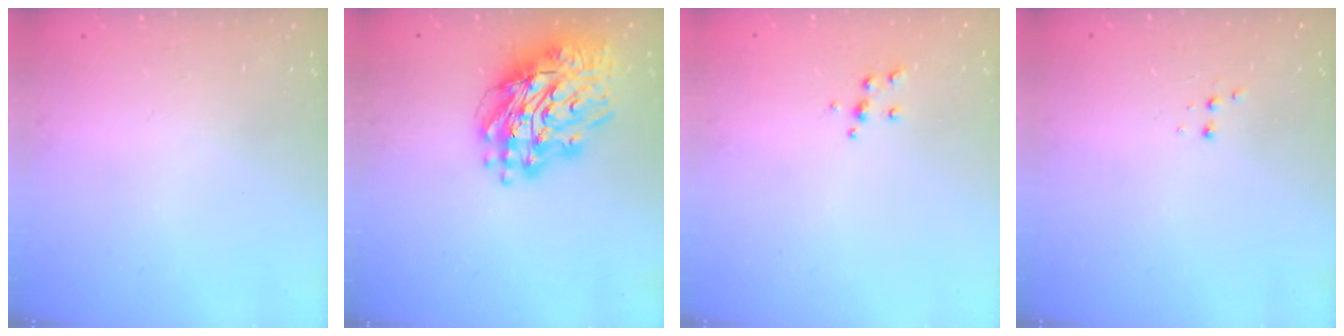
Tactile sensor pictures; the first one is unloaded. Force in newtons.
{"total": 18.5, "press": 18.3, "slide": 3.0}
{"total": 4.8, "press": 4.7, "slide": 0.6}
{"total": 2.9, "press": 2.7, "slide": 1.0}